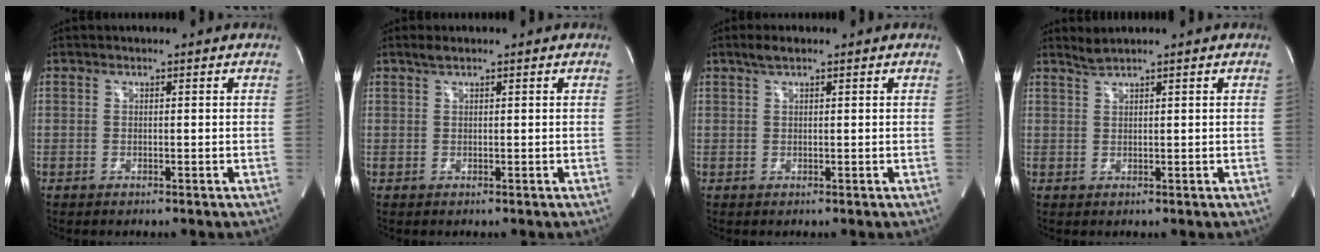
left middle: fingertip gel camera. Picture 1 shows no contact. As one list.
[{"total": 1.2, "force": [0.9, 0.1, 0.7], "torque": [-0.019, 0.007, 0.020]}, {"total": 2.0, "force": [1.4, 0.4, 1.4], "torque": [-0.033, 0.010, 0.027]}, {"total": 1.6, "force": [1.5, -0.6, 0.4], "torque": [-0.012, 0.003, 0.034]}]